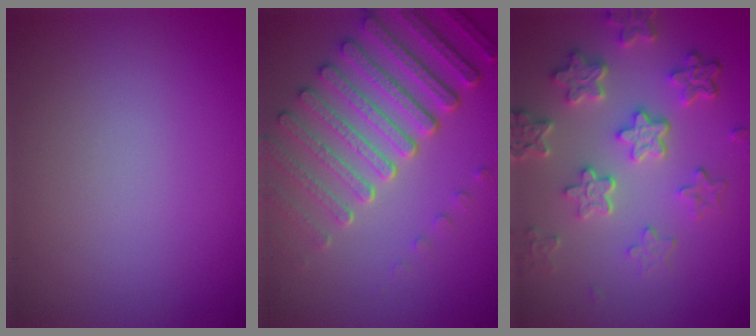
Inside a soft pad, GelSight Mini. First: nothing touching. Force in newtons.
{"total": 7.5, "press": 5.7, "slide": 4.9}
{"total": 5.9, "press": 4.4, "slide": 4.0}